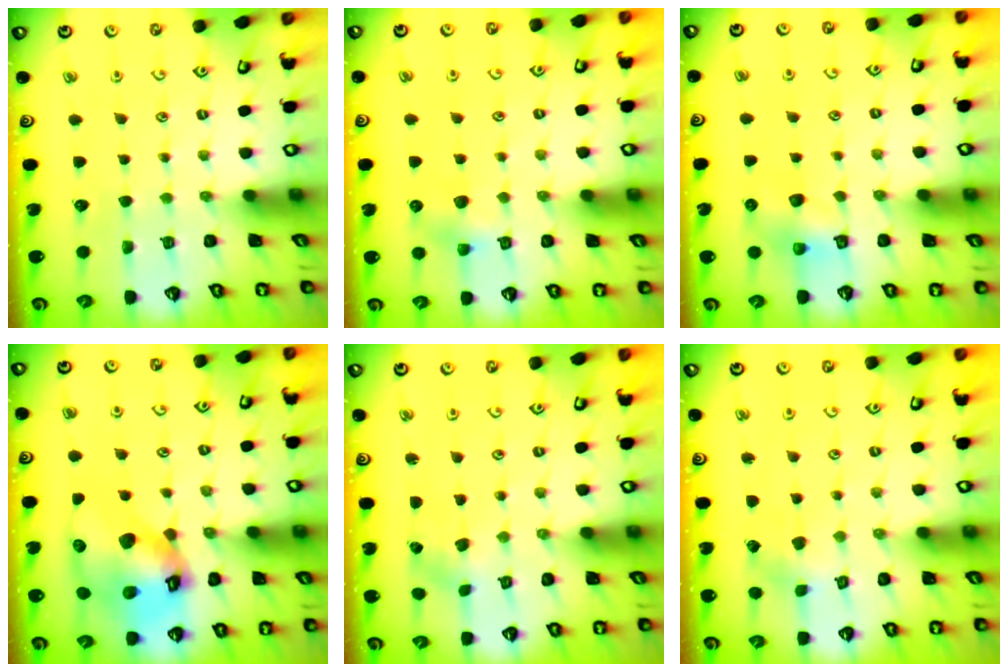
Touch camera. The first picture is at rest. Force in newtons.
{"total": 5.9, "press": 5.8, "slide": 1.1}
{"total": 6.8, "press": 6.8, "slide": 0.2}
{"total": 18.1, "press": 17.9, "slide": 2.5}
{"total": 3.6, "press": 3.5, "slide": 0.4}
{"total": 2.4, "press": 2.4, "slide": 0.2}